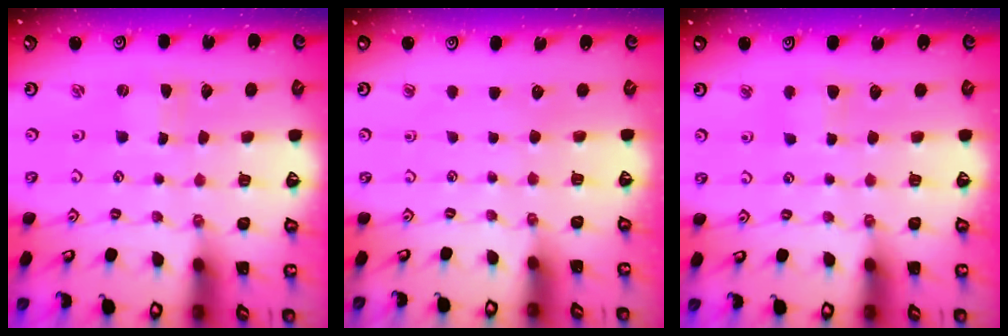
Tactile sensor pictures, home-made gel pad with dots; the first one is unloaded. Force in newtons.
{"total": 0.0}
{"total": 3.2, "press": 3.2, "slide": 0.4}